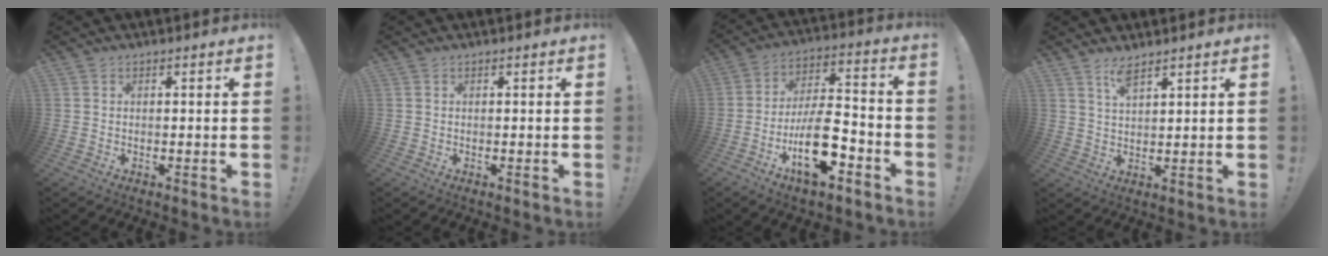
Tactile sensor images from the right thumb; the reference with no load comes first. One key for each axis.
{"total": 0.0}
{"total": 17.7, "fx": -7.7, "fy": 7.6, "fz": 14.0, "tx": -0.240, "ty": 0.051, "tz": -0.121}
{"total": 4.8, "fx": 3.7, "fy": 1.2, "fz": 2.8, "tx": -0.050, "ty": -0.019, "tz": 0.064}